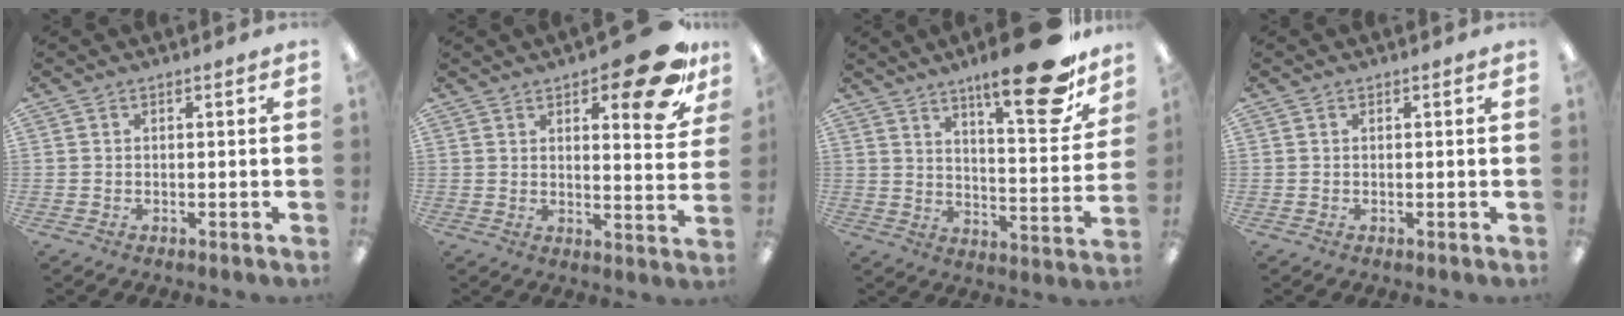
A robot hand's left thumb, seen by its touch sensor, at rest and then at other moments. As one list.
[{"total": 15.0, "force": [10.0, 4.7, 10.2], "torque": [-0.130, -0.060, 0.157]}, {"total": 20.9, "force": [14.1, 6.2, 14.1], "torque": [-0.189, -0.094, 0.221]}, {"total": 0.0}]